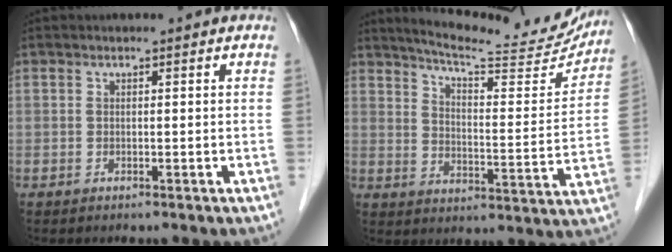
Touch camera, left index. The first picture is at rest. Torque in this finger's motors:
{"motor_torque": [0.43, -0.79, 0.07, 0.02]}